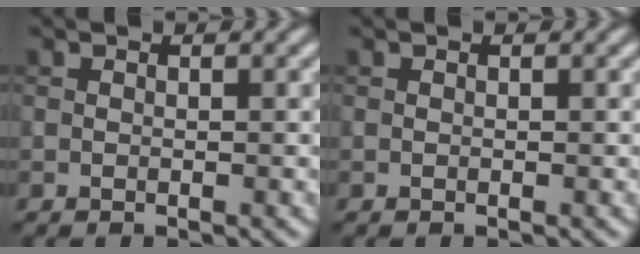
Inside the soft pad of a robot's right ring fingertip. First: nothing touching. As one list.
[{"total": 0.0}]